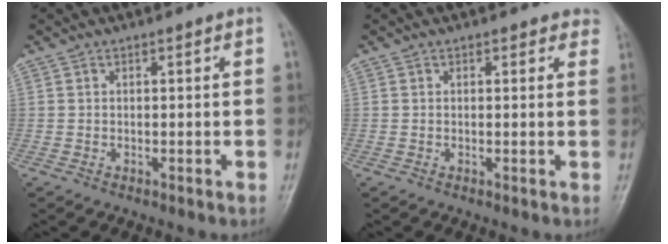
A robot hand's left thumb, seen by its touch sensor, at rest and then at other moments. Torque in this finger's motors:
{"motor_torque": [-0.13, -0.04, -0.16, -0.02, 0.01]}